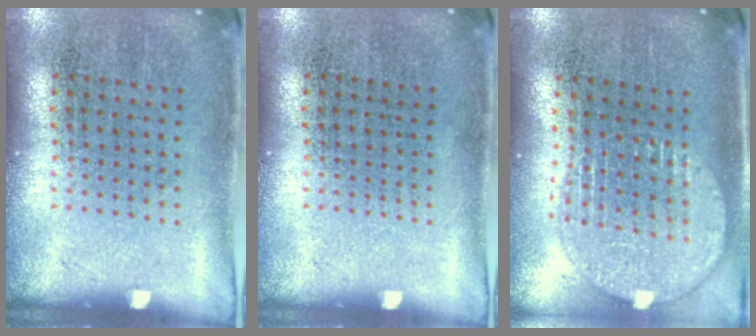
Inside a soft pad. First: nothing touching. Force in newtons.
{"total": 0.0}
{"total": 1.7, "press": 1.5, "slide": 0.9}